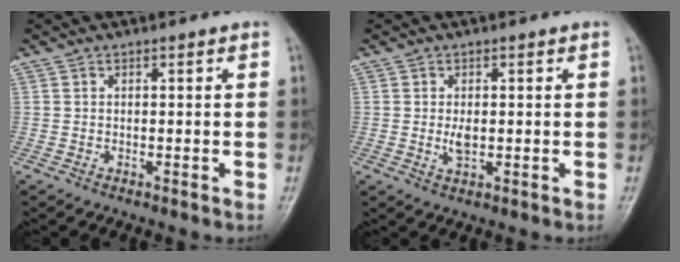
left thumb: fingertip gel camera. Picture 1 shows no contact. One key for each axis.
{"total": 2.7, "fx": 0.0, "fy": 1.6, "fz": 2.2, "tx": -0.039, "ty": -0.006, "tz": 0.001}